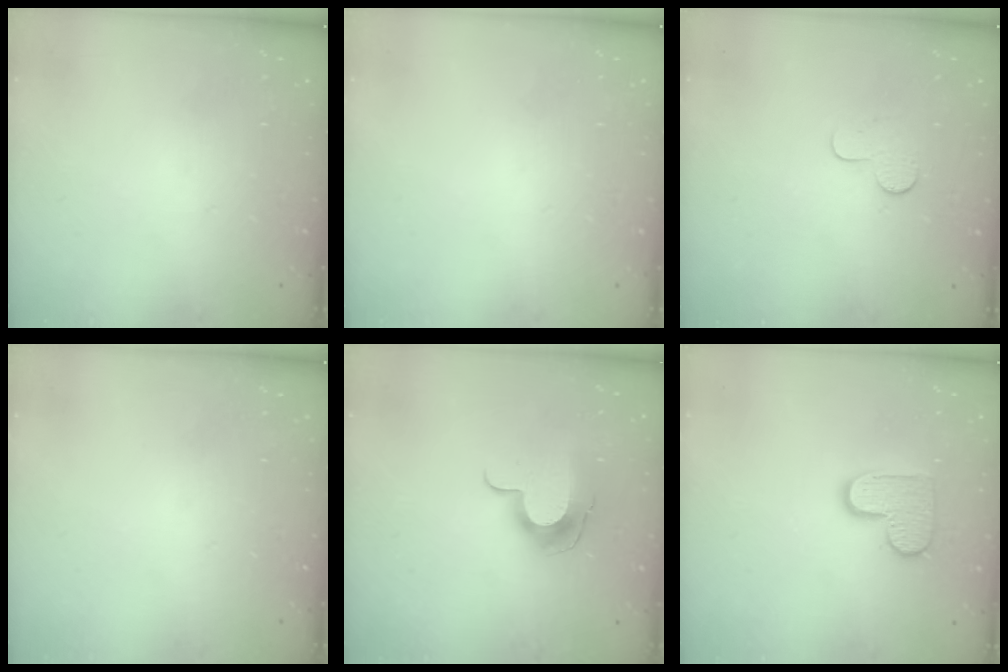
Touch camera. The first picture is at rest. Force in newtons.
{"total": 0.0}
{"total": 5.0, "press": 5.0, "slide": 0.5}
{"total": 0.0}
{"total": 10.2, "press": 10.2, "slide": 0.2}
{"total": 9.8, "press": 9.8, "slide": 0.6}